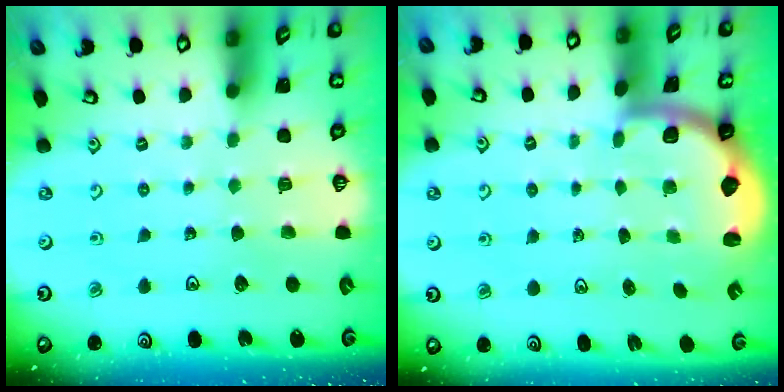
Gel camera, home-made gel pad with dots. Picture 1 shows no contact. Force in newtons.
{"total": 2.0, "press": 1.9, "slide": 0.5}